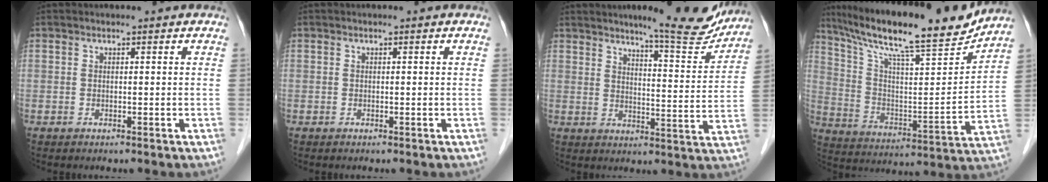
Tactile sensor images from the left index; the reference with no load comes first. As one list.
[{"total": 0.0}, {"total": 12.1, "force": [10.9, 0.8, 5.0], "torque": [-0.060, -0.031, 0.135]}, {"total": 21.9, "force": [18.7, 1.5, 11.3], "torque": [-0.203, -0.016, 0.295]}]